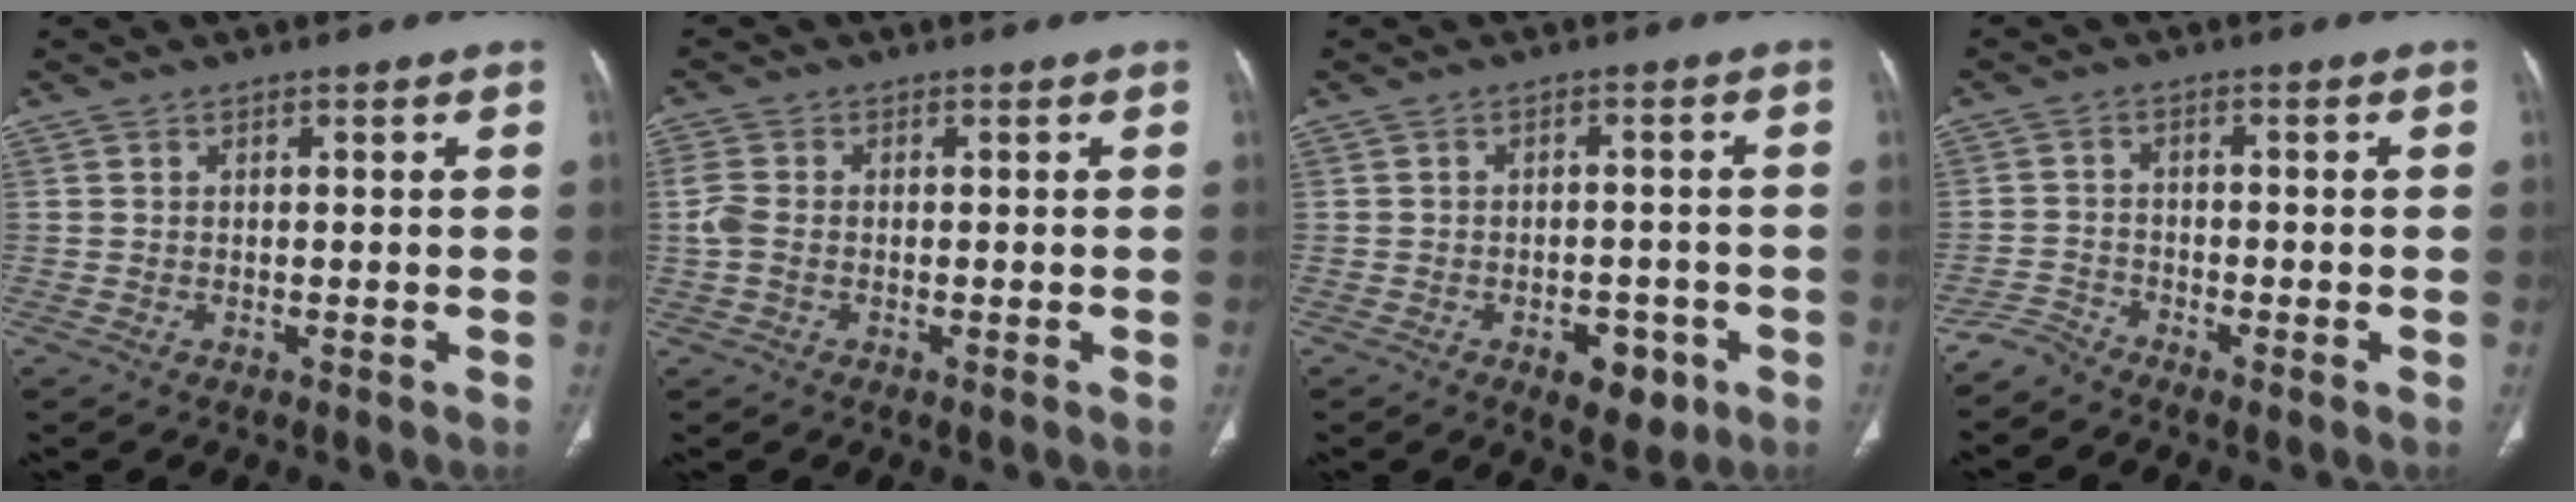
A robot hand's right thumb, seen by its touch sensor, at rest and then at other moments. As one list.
[{"total": 3.6, "force": [-0.4, 2.5, 2.5], "torque": [-0.075, 0.003, -0.011]}, {"total": 6.2, "force": [-2.8, 3.6, 4.1], "torque": [-0.031, 0.013, -0.031]}, {"total": 2.7, "force": [-2.7, 0.3, -0.3], "torque": [0.009, -0.003, -0.061]}]